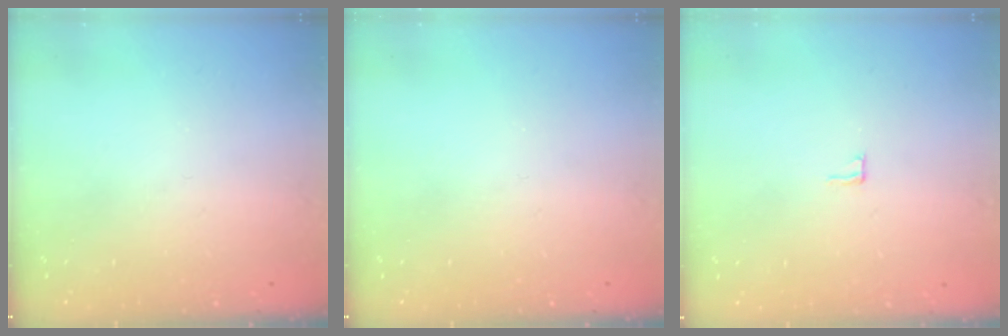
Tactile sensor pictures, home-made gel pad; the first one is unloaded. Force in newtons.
{"total": 0.0}
{"total": 3.1, "press": 3.1, "slide": 0.2}